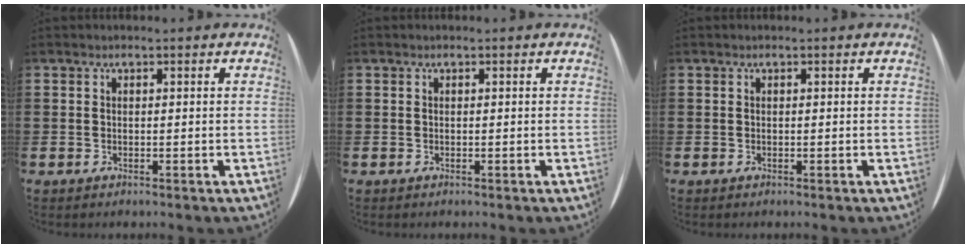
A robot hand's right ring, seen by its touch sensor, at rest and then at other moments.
{"total": 0.0}
{"total": 0.0}